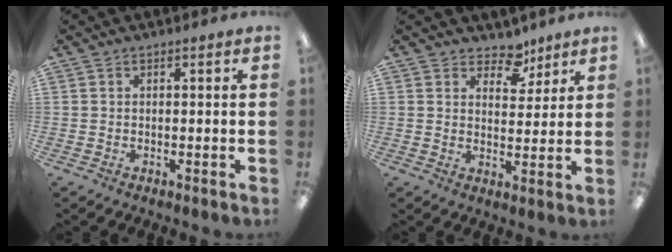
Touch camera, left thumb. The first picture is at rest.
{"total": 6.6, "force": [5.0, 3.8, 2.1], "torque": [-0.020, -0.028, 0.085]}